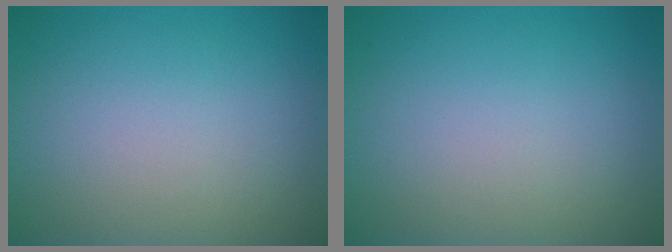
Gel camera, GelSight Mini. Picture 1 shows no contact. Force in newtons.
{"total": 0.0}